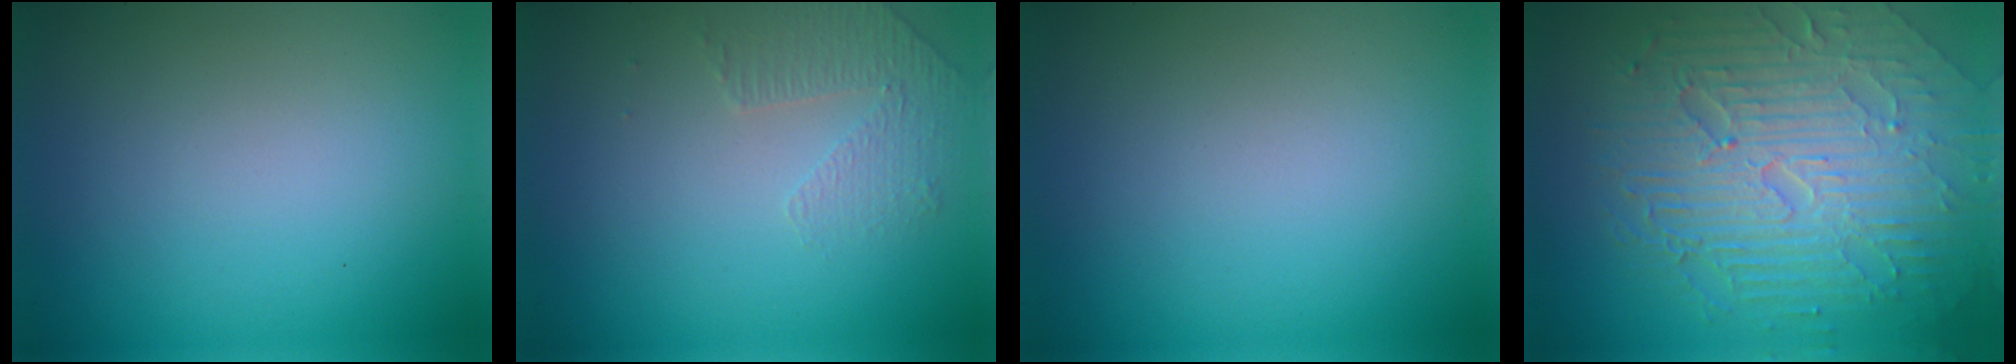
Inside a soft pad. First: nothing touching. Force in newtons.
{"total": 1.4, "press": 0.9, "slide": 1.1}
{"total": 0.0}
{"total": 9.8, "press": 6.5, "slide": 7.4}